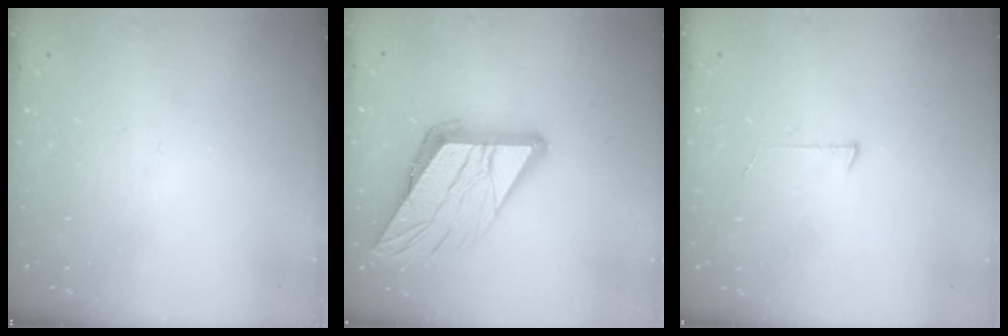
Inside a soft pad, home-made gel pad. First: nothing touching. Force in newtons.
{"total": 17.6, "press": 17.4, "slide": 2.1}
{"total": 3.0, "press": 3.0, "slide": 0.3}